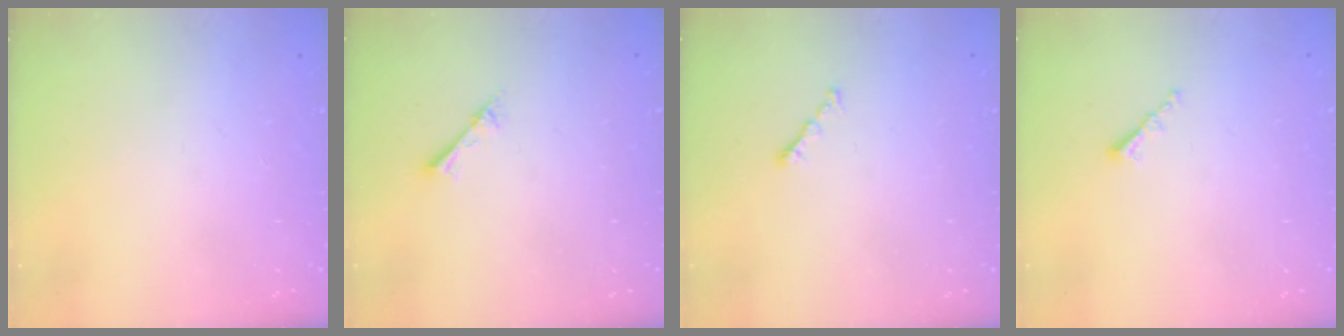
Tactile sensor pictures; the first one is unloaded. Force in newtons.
{"total": 2.3, "press": 2.3, "slide": 0.3}
{"total": 0.8, "press": 0.7, "slide": 0.4}
{"total": 1.0, "press": 0.9, "slide": 0.4}